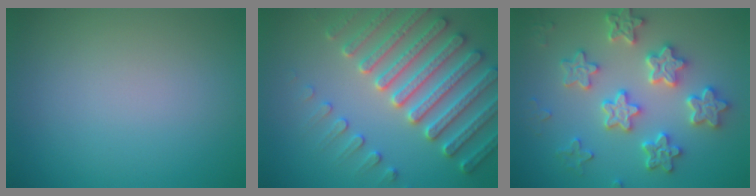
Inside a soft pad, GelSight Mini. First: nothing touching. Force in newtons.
{"total": 7.2, "press": 7.0, "slide": 1.8}
{"total": 5.3, "press": 5.0, "slide": 1.8}